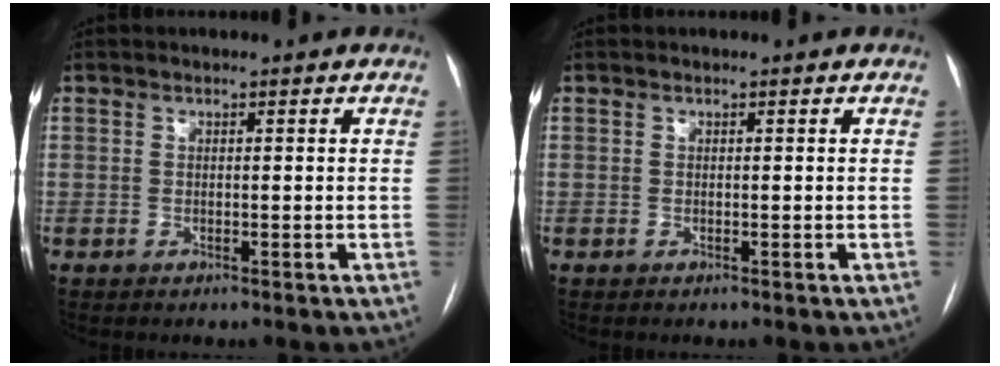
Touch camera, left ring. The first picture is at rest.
{"total": 0.0}